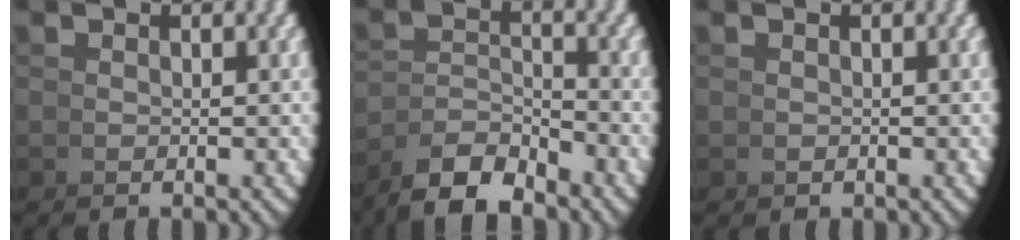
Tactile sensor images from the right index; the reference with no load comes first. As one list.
[{"total": 5.4, "force": [-3.8, 2.4, 3.0], "torque": [-0.068, -0.022, -0.055]}, {"total": 0.0}]